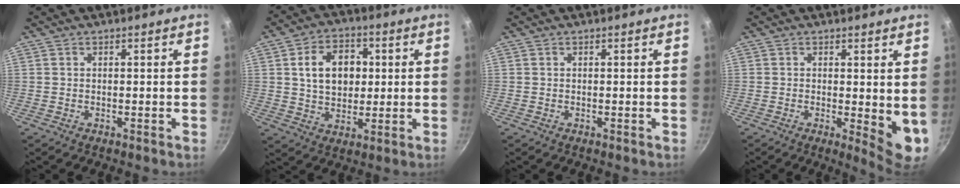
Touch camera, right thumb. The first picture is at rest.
{"total": 11.6, "force": [2.1, 8.5, 7.6], "torque": [-0.098, 0.005, 0.035]}
{"total": 0.0}
{"total": 6.6, "force": [0.4, 2.4, 6.1], "torque": [-0.076, -0.020, 0.007]}